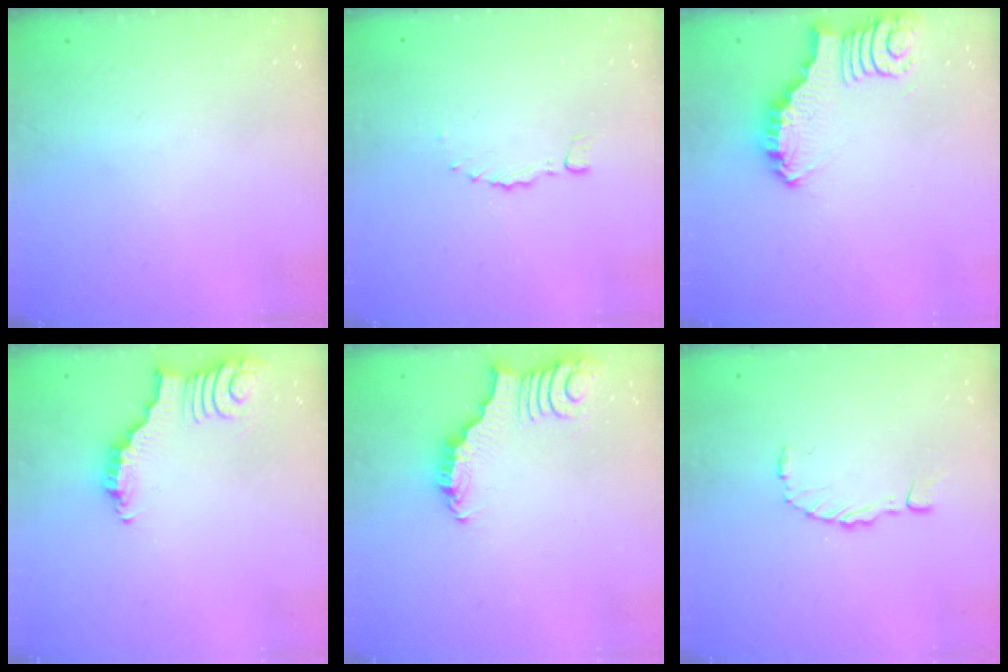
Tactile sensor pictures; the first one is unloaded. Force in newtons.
{"total": 0.0}
{"total": 3.8, "press": 3.8, "slide": 0.1}
{"total": 3.2, "press": 3.1, "slide": 0.4}
{"total": 2.2, "press": 2.2, "slide": 0.3}
{"total": 1.5, "press": 1.5, "slide": 0.2}